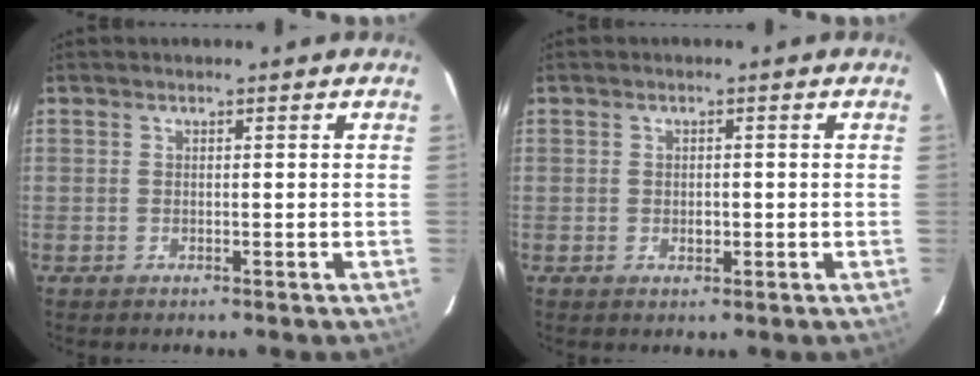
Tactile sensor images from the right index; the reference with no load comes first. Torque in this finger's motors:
{"motor_torque": [0.15, 0.04, 0.06, 0.00]}